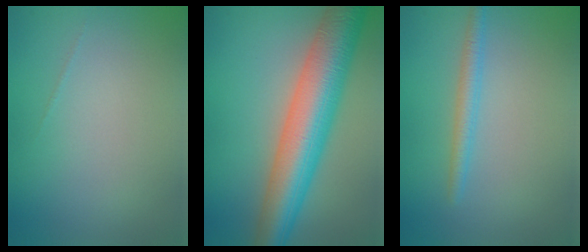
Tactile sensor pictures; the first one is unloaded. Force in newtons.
{"total": 9.7, "press": 9.7, "slide": 0.3}
{"total": 1.8, "press": 1.8, "slide": 0.2}